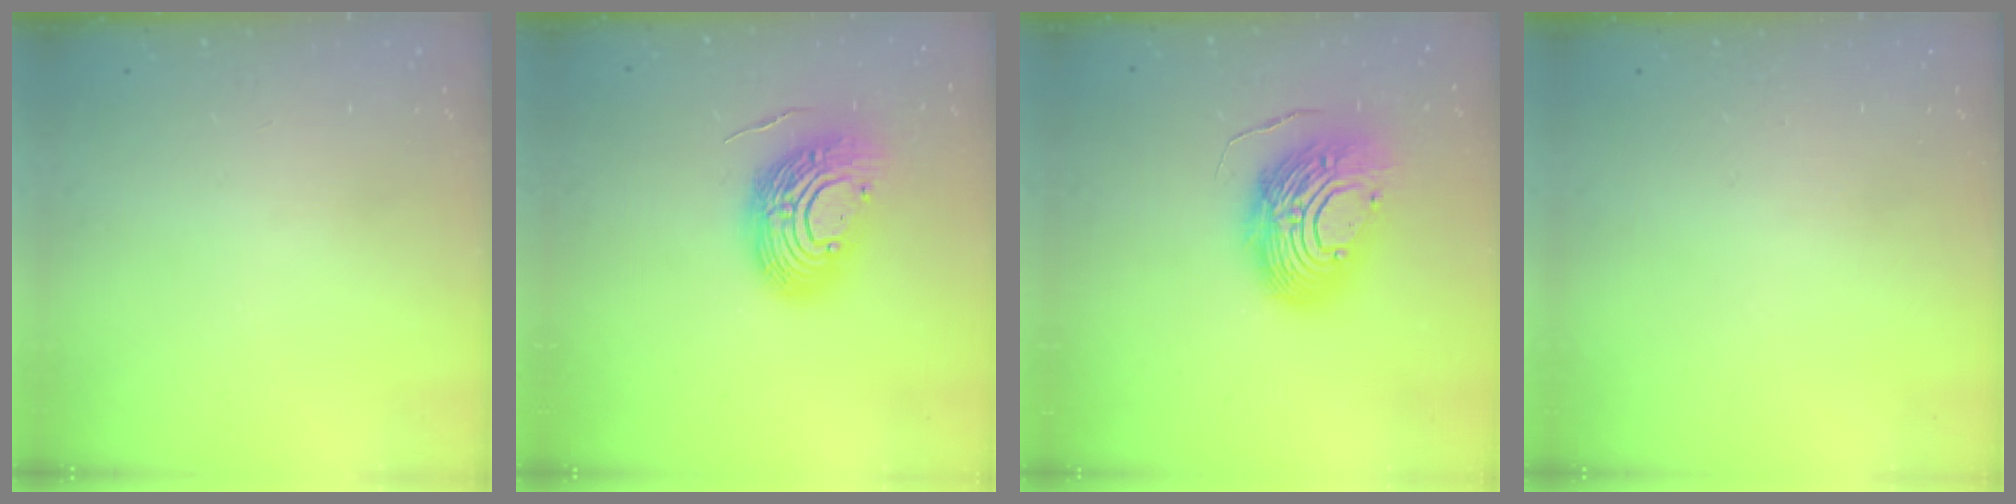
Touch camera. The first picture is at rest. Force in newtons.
{"total": 14.6, "press": 14.6, "slide": 1.4}
{"total": 15.4, "press": 15.3, "slide": 1.5}
{"total": 0.0}